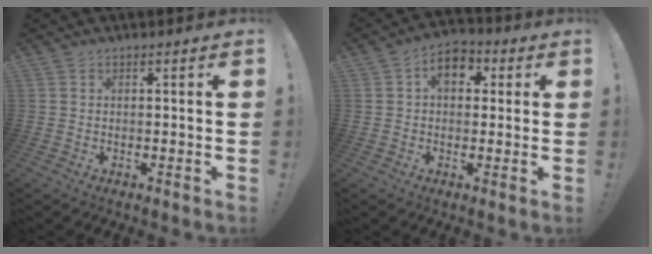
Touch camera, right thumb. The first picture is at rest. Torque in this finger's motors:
{"motor_torque": [0.97, 1.25, 0.54, 0.16, 0.00]}